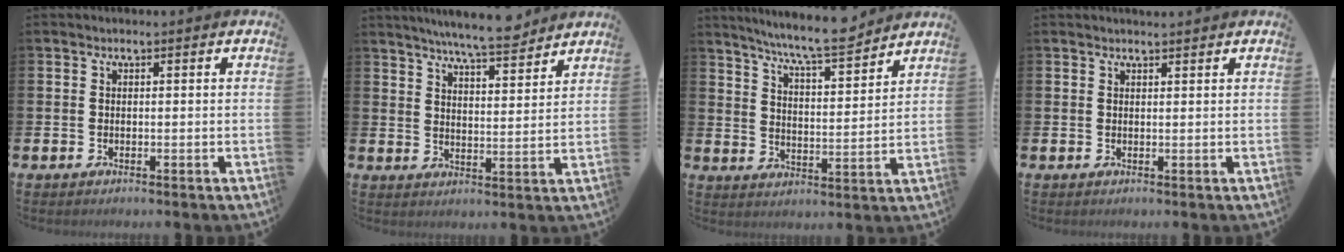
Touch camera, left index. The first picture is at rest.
{"total": 7.1, "force": [6.8, 0.4, 2.1], "torque": [-0.050, -0.034, 0.120]}
{"total": 8.4, "force": [7.8, 0.2, 3.0], "torque": [-0.079, -0.047, 0.137]}
{"total": 1.2, "force": [1.2, 0.1, 0.1], "torque": [0.005, -0.003, 0.020]}